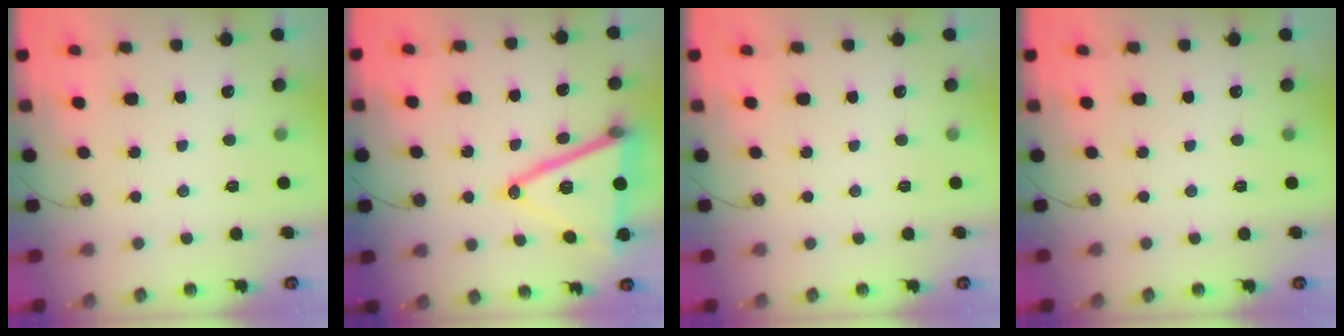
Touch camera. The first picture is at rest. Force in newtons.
{"total": 19.4, "press": 19.1, "slide": 3.8}
{"total": 0.0}
{"total": 0.0}